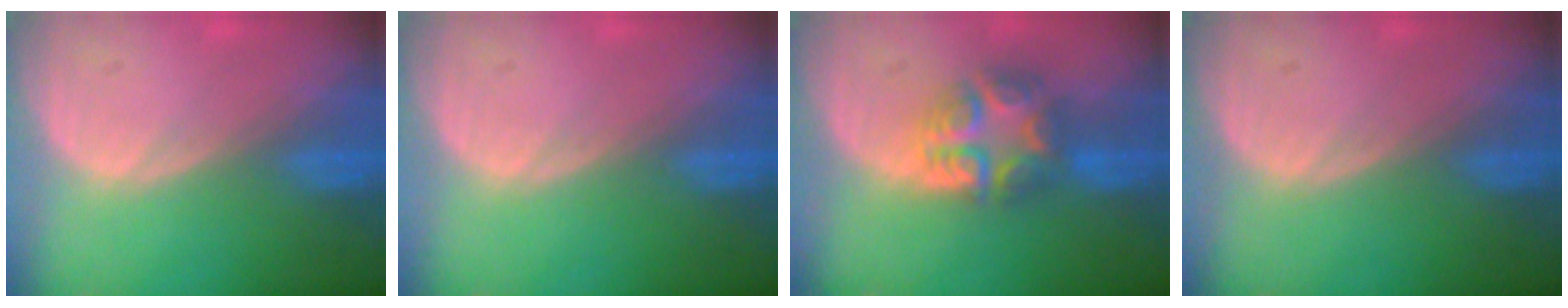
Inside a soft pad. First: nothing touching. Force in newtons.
{"total": 0.0}
{"total": 7.7, "press": 6.7, "slide": 3.7}
{"total": 0.0}